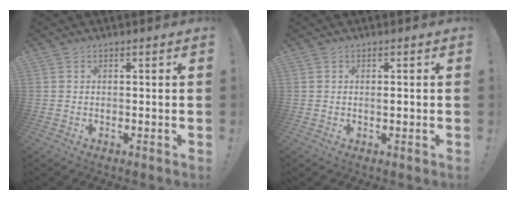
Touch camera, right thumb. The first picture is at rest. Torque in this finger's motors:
{"motor_torque": [-0.04, -0.18, 0.09, -0.11, 0.00]}